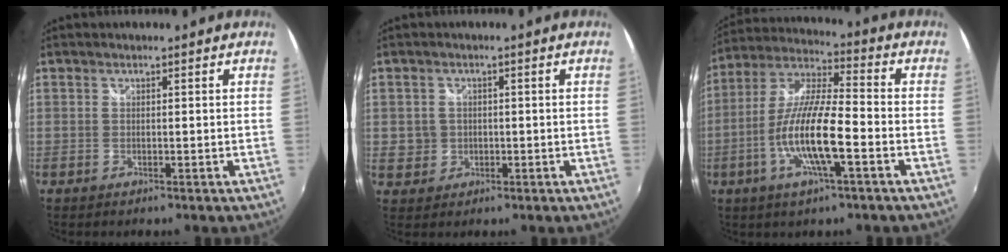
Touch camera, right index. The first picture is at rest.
{"total": 4.6, "force": [-0.3, 4.4, 1.2], "torque": [-0.027, 0.003, -0.002]}
{"total": 14.1, "force": [-4.7, 2.5, 13.0], "torque": [-0.261, -0.006, -0.092]}